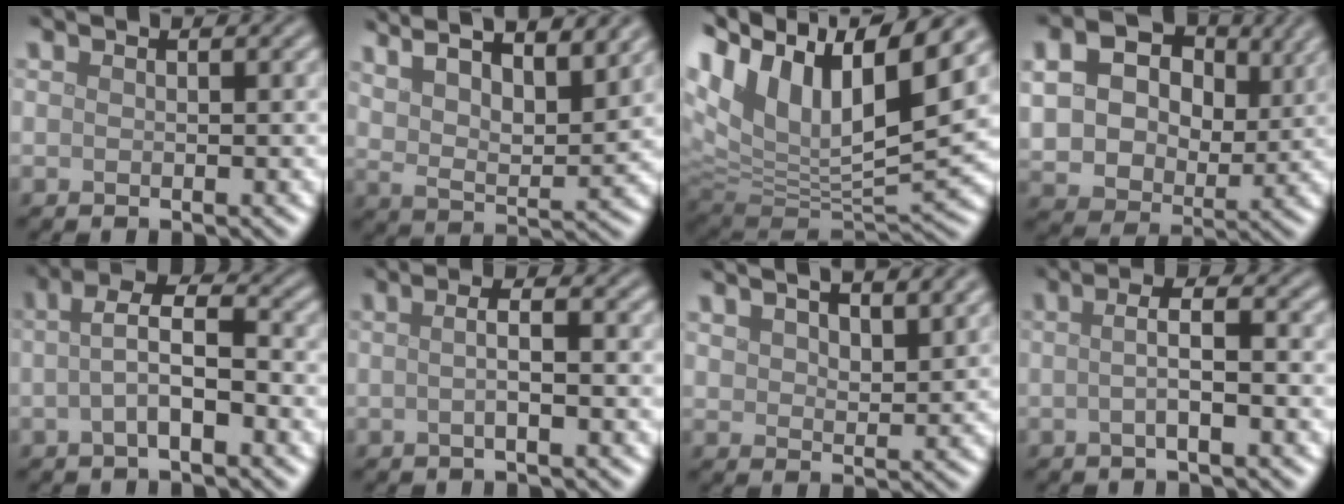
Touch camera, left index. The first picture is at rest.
{"total": 11.3, "force": [7.6, 4.0, 7.4], "torque": [-0.112, 0.025, 0.093]}
{"total": 14.6, "force": [7.6, 6.6, 10.6], "torque": [-0.227, 0.032, 0.140]}
{"total": 8.5, "force": [2.3, 6.5, 5.0], "torque": [-0.107, -0.003, 0.036]}
{"total": 3.7, "force": [-0.6, 1.3, 3.4], "torque": [-0.069, 0.009, -0.017]}
{"total": 2.6, "force": [0.1, 0.9, 2.5], "torque": [-0.022, 0.001, -0.015]}
{"total": 7.2, "force": [4.8, 3.1, 4.4], "torque": [-0.064, 0.024, 0.059]}
{"total": 2.9, "force": [-0.3, 0.7, 2.8], "torque": [-0.043, 0.006, -0.010]}